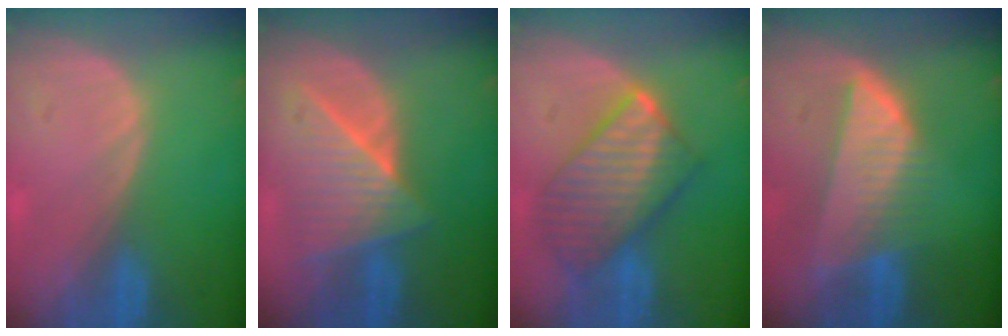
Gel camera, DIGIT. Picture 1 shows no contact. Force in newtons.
{"total": 7.7, "press": 7.6, "slide": 1.2}
{"total": 9.8, "press": 9.8, "slide": 0.9}
{"total": 8.2, "press": 7.2, "slide": 3.8}